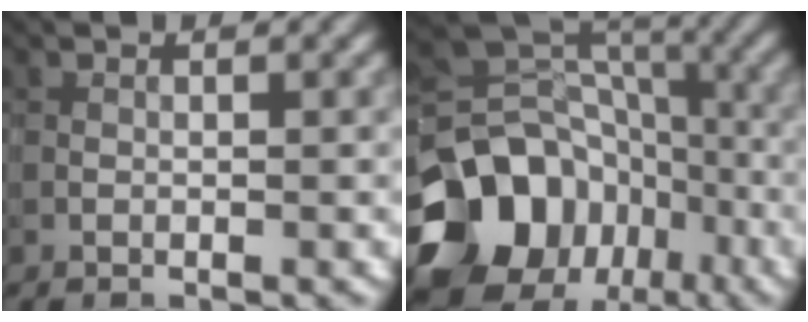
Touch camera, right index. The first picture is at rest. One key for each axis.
{"total": 13.9, "fx": -6.6, "fy": 10.8, "fz": 5.9, "tx": -0.128, "ty": 0.004, "tz": -0.113}